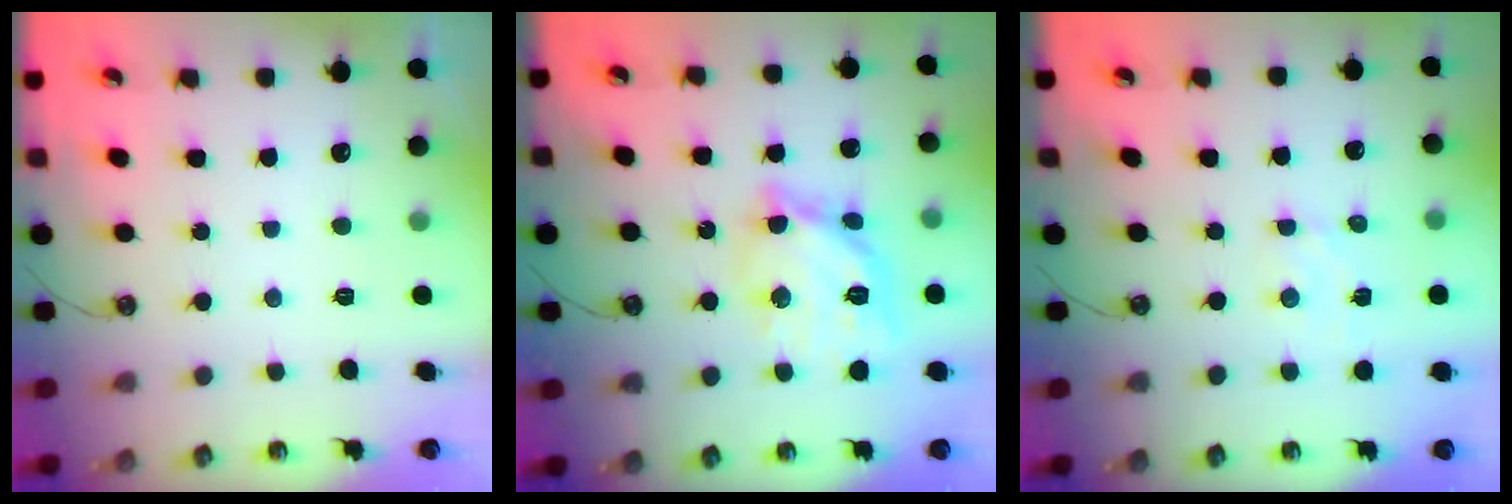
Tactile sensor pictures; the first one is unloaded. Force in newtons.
{"total": 15.0, "press": 15.0, "slide": 1.3}
{"total": 3.2, "press": 3.2, "slide": 0.5}